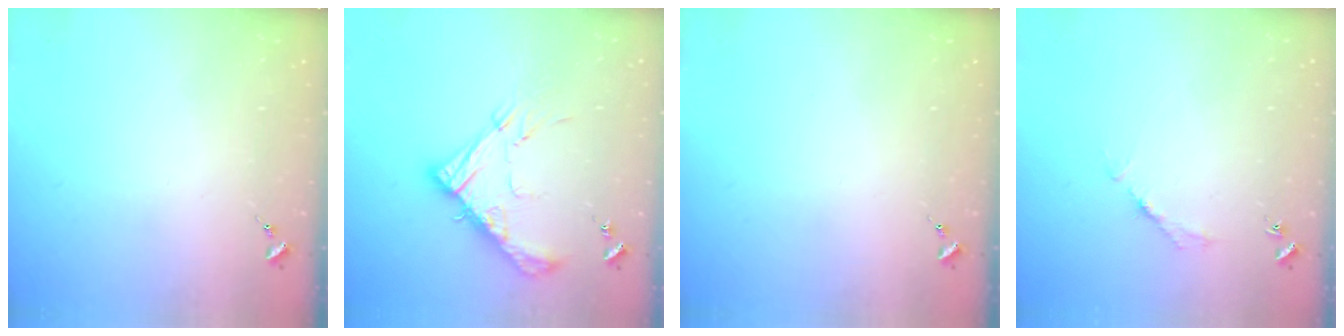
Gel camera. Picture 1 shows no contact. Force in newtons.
{"total": 16.8, "press": 16.7, "slide": 1.7}
{"total": 0.0}
{"total": 2.7, "press": 2.7, "slide": 0.4}